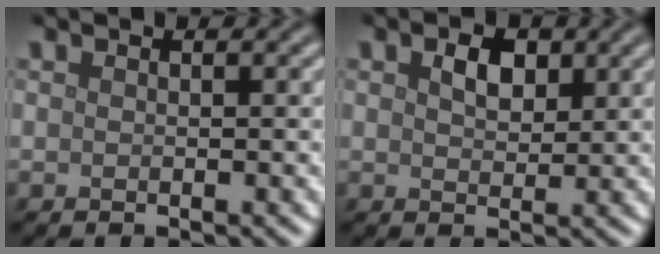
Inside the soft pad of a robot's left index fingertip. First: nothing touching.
{"total": 2.3, "force": [1.0, 1.4, 1.5], "torque": [-0.029, 0.001, 0.017]}